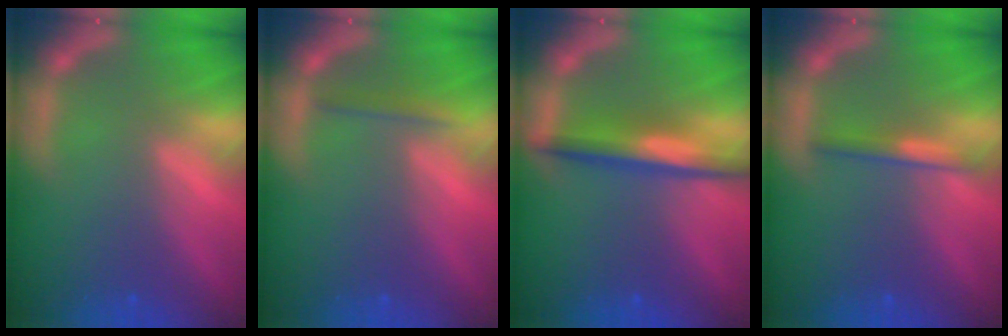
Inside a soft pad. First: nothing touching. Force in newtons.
{"total": 1.4}
{"total": 4.5}
{"total": 1.9}